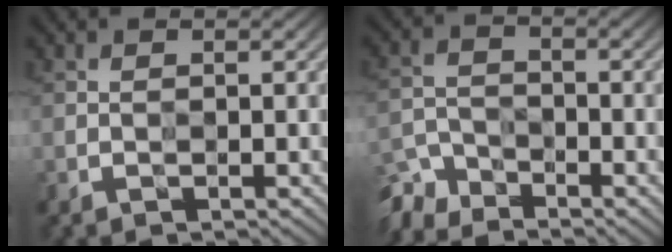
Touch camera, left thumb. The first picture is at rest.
{"total": 6.1, "force": [-5.6, 2.1, 1.2], "torque": [-0.028, -0.010, -0.117]}